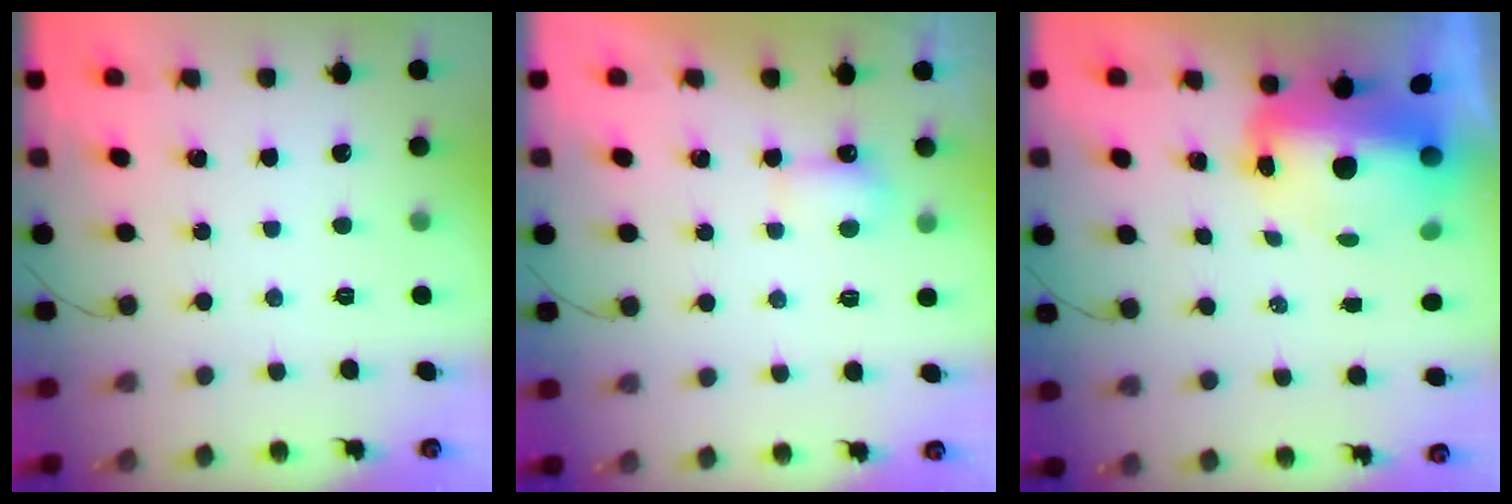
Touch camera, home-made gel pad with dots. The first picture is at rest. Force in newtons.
{"total": 3.2, "press": 3.0, "slide": 1.1}
{"total": 11.2, "press": 10.4, "slide": 4.3}